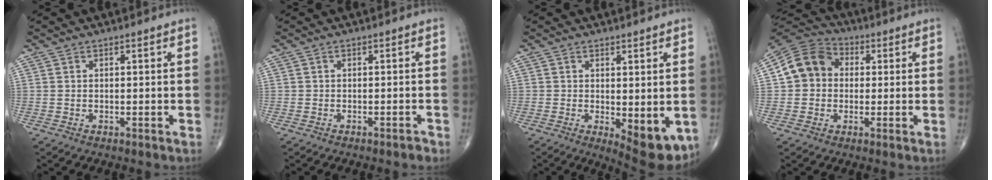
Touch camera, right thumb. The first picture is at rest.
{"total": 0.9, "force": [-0.8, 0.3, 0.3], "torque": [-0.004, 0.003, -0.012]}
{"total": 8.6, "force": [-1.7, 3.5, 7.7], "torque": [-0.090, -0.022, -0.014]}
{"total": 10.0, "force": [0.8, 8.7, 4.9], "torque": [-0.076, 0.026, 0.000]}